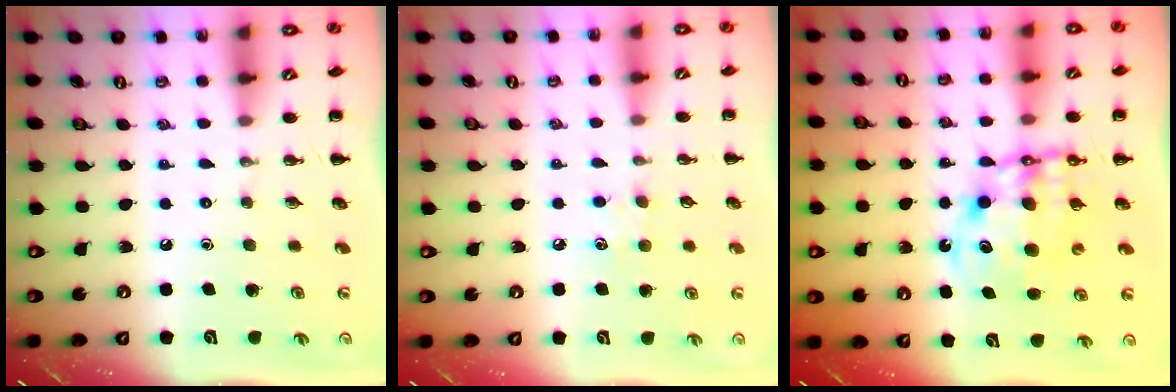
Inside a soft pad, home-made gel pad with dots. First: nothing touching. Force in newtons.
{"total": 5.8, "press": 5.6, "slide": 1.6}
{"total": 10.8, "press": 10.4, "slide": 2.8}